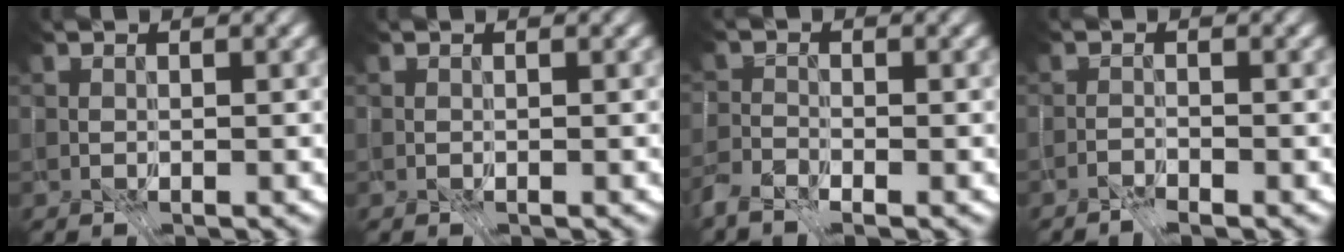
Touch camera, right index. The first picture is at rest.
{"total": 0.0}
{"total": 3.8, "force": [-3.7, 0.1, 1.0], "torque": [0.000, -0.011, -0.066]}
{"total": 2.4, "force": [-2.2, -0.9, -0.3], "torque": [0.037, -0.010, -0.044]}